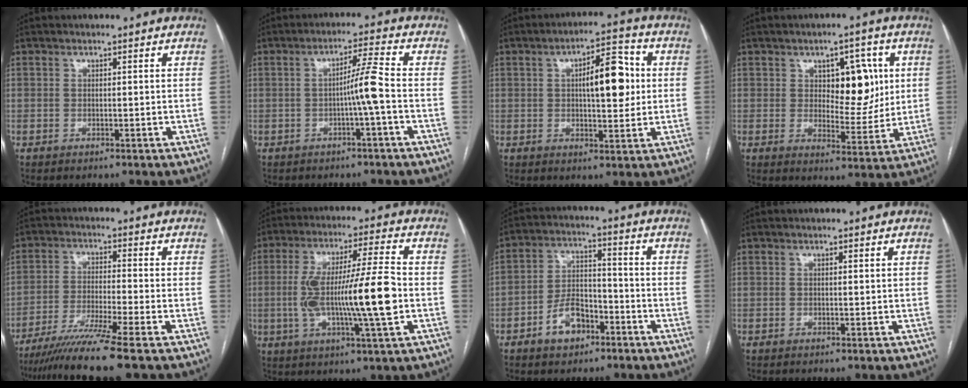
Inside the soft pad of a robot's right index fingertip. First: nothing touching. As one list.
[{"total": 4.8, "force": [-1.2, -0.9, 4.6], "torque": [-0.077, 0.010, -0.019]}, {"total": 9.5, "force": [1.3, 3.1, 8.9], "torque": [-0.133, 0.020, 0.021]}, {"total": 9.0, "force": [2.4, 4.5, 7.4], "torque": [-0.092, 0.012, 0.041]}, {"total": 10.1, "force": [-7.8, -2.4, 5.9], "torque": [-0.095, -0.037, -0.132]}, {"total": 15.2, "force": [-1.7, 0.7, 15.1], "torque": [-0.280, 0.005, -0.031]}, {"total": 7.7, "force": [-4.2, 4.6, 4.5], "torque": [-0.092, 0.020, -0.070]}, {"total": 0.0}]